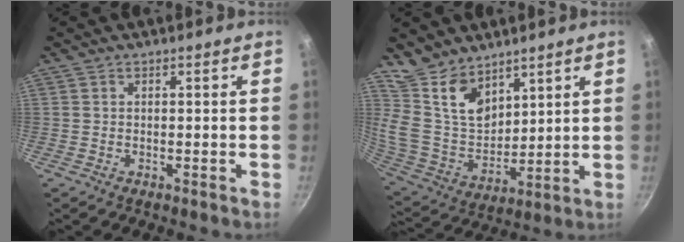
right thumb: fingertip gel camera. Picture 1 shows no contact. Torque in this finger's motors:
{"motor_torque": [-0.88, 1.25, 0.55, 0.42, 0.14]}